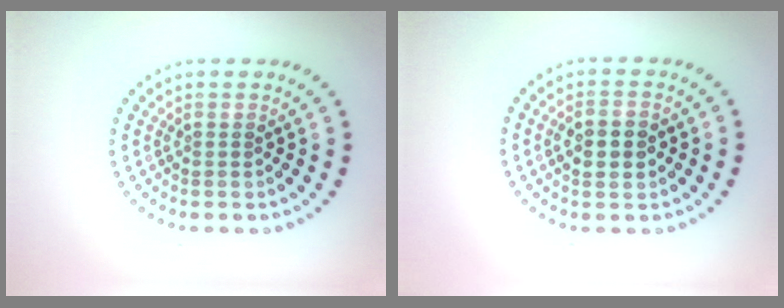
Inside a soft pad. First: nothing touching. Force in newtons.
{"total": 3.6, "press": 3.6, "slide": 0.2}